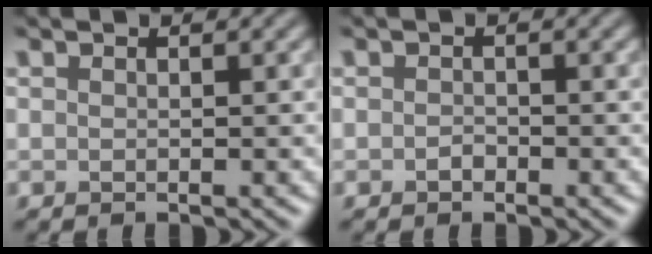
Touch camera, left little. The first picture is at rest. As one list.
[{"total": 0.7, "force": [-0.4, 0.5, 0.3], "torque": [-0.006, -0.002, -0.007]}]